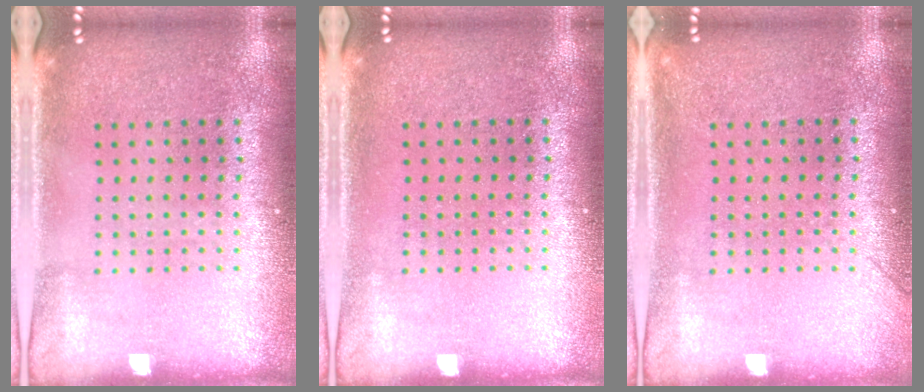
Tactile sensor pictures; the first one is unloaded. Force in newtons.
{"total": 0.0}
{"total": 1.0, "press": 0.9, "slide": 0.3}